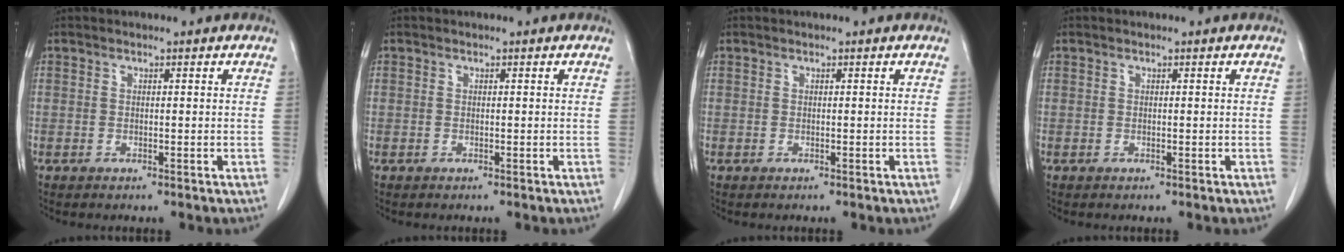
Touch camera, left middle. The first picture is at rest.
{"total": 0.0}
{"total": 0.0}
{"total": 0.0}